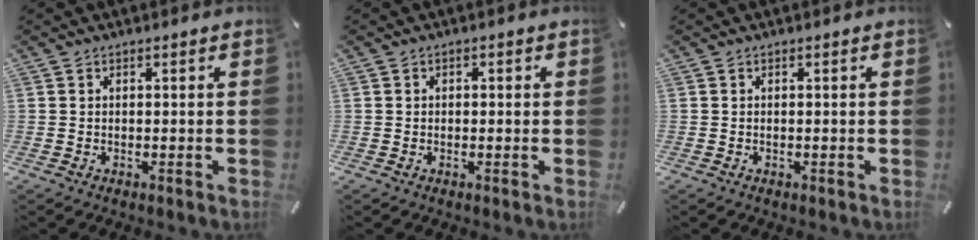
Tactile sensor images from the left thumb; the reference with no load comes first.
{"total": 0.9, "force": [-0.2, 0.9, -0.1], "torque": [0.001, 0.006, -0.007]}
{"total": 0.0}